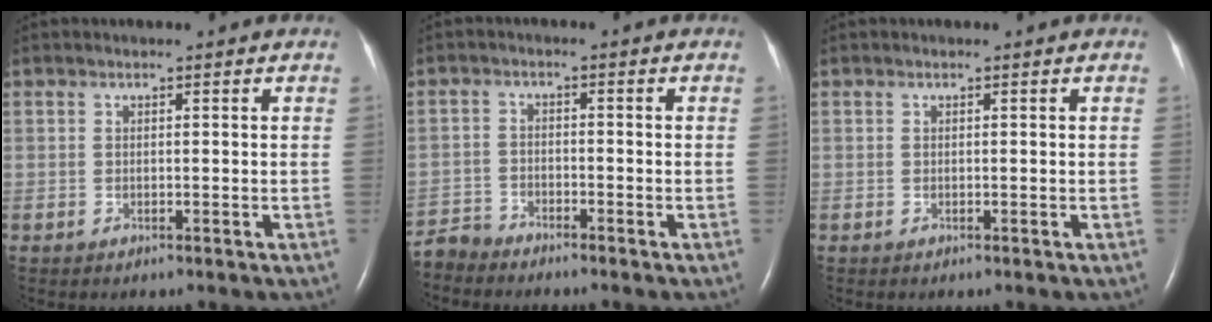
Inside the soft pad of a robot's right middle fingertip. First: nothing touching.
{"total": 3.9, "force": [-3.8, 0.5, -0.8], "torque": [0.016, -0.009, -0.076]}
{"total": 0.0}